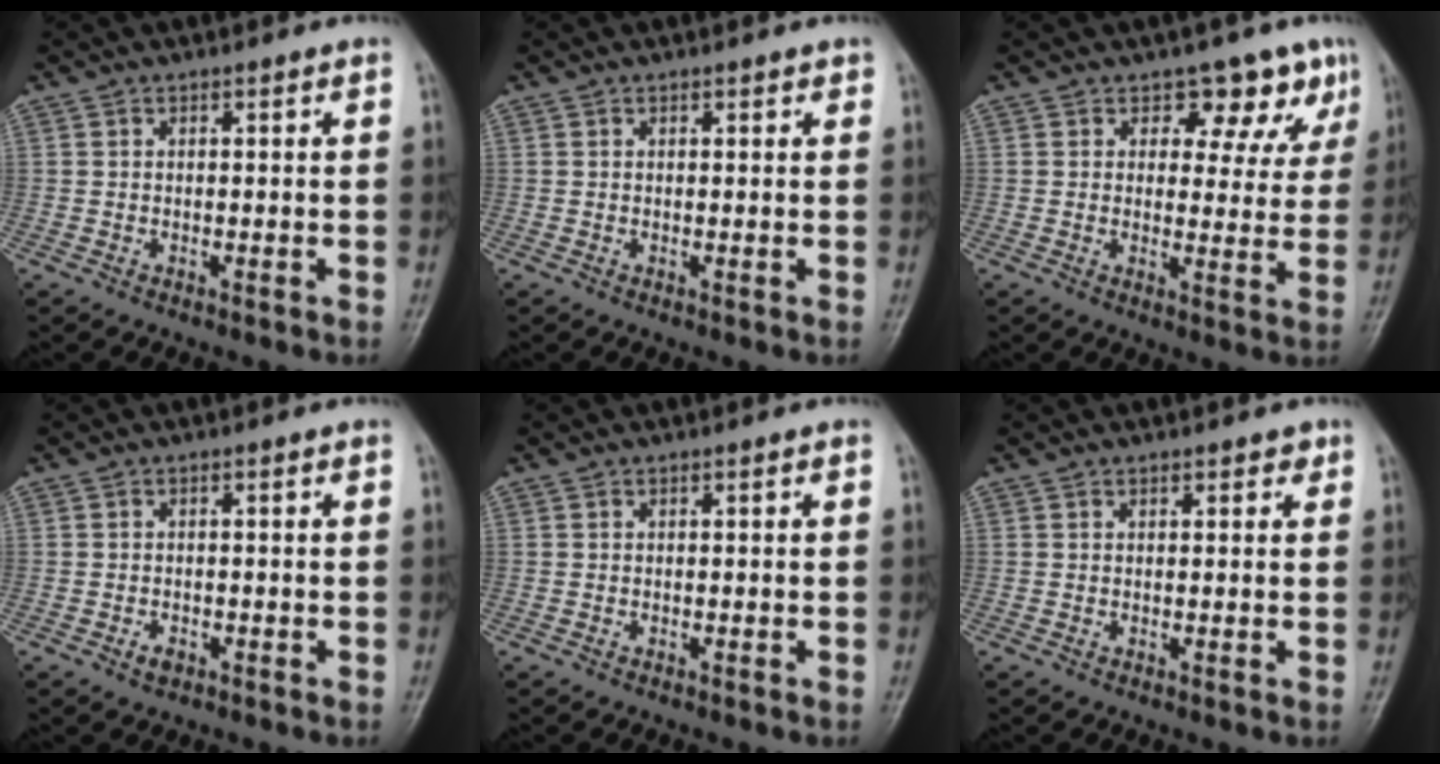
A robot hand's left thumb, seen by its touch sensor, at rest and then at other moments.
{"total": 1.0, "force": [0.7, 0.5, 0.5], "torque": [-0.004, -0.003, 0.006]}
{"total": 8.2, "force": [5.3, 5.1, 3.5], "torque": [-0.003, -0.030, 0.056]}
{"total": 1.5, "force": [-0.7, 1.0, 0.9], "torque": [-0.013, 0.001, -0.011]}
{"total": 0.0}
{"total": 1.6, "force": [1.1, 0.9, 0.8], "torque": [0.001, -0.003, 0.009]}